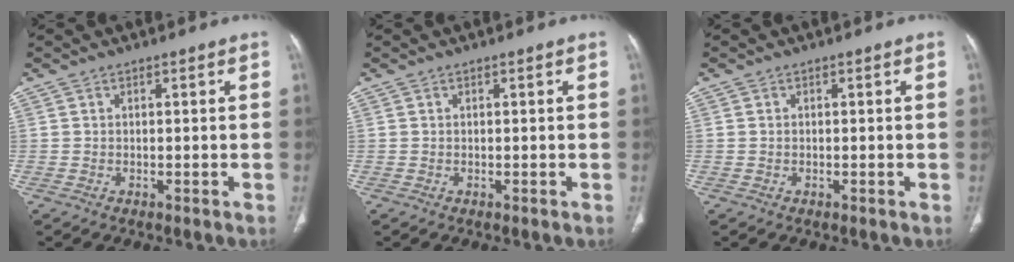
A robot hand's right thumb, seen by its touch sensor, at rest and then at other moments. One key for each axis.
{"total": 0.0}
{"total": 0.0}